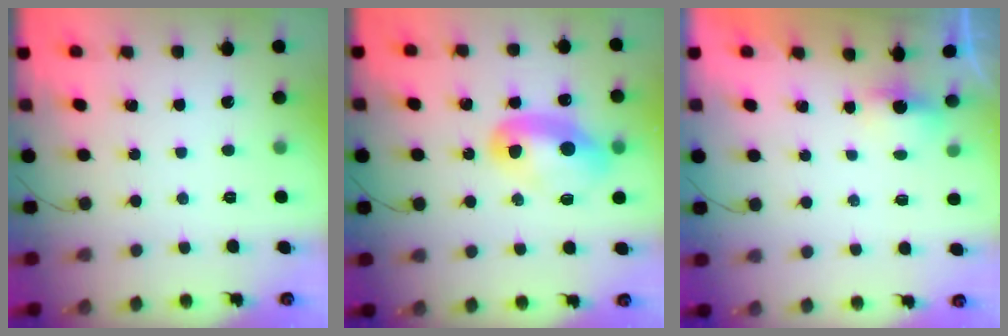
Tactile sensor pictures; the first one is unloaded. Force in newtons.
{"total": 11.5, "press": 11.5, "slide": 0.6}
{"total": 2.7, "press": 2.6, "slide": 0.7}